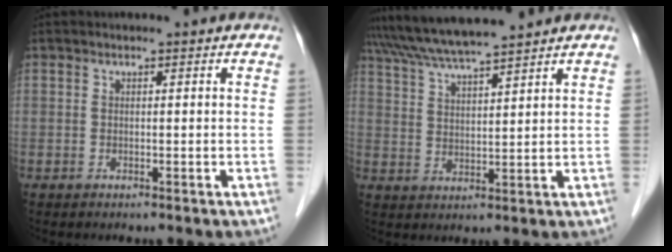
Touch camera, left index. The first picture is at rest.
{"total": 9.8, "force": [8.9, -0.8, 4.0], "torque": [-0.078, 0.024, 0.156]}